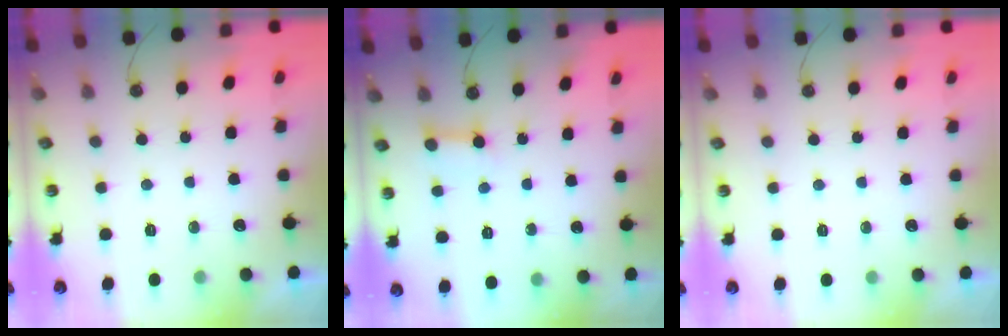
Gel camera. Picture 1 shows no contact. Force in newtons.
{"total": 3.6, "press": 3.5, "slide": 0.3}
{"total": 0.0}